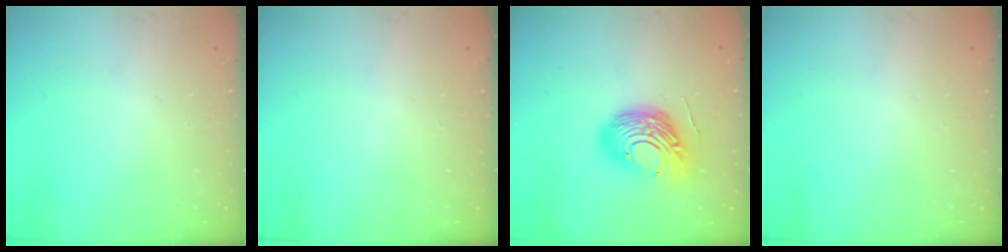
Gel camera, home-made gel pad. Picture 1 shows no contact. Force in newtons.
{"total": 0.0}
{"total": 14.4, "press": 14.3, "slide": 2.2}
{"total": 0.0}